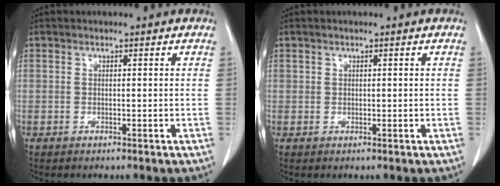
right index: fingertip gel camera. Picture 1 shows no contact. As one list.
[{"total": 0.6, "force": [0.3, 0.5, 0.1], "torque": [0.006, -0.001, 0.004]}]